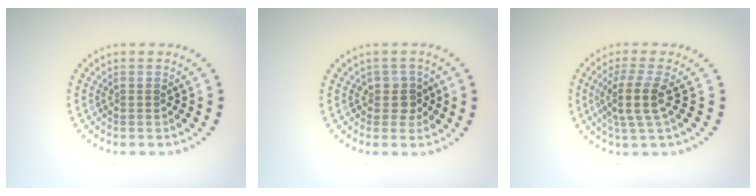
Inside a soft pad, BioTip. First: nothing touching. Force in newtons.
{"total": 1.8, "press": 1.5, "slide": 0.9}
{"total": 3.4, "press": 2.6, "slide": 2.1}